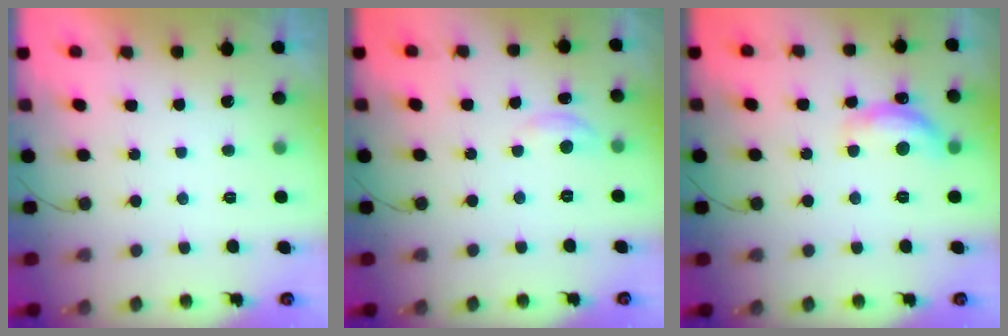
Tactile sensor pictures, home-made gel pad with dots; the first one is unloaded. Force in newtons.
{"total": 2.9, "press": 2.9, "slide": 0.2}
{"total": 12.0, "press": 11.9, "slide": 0.8}